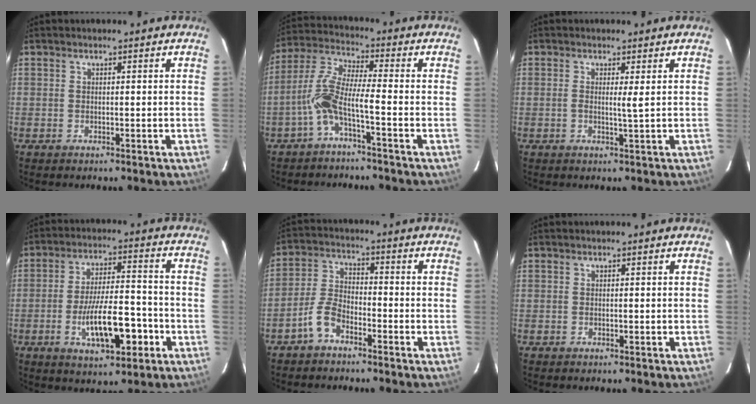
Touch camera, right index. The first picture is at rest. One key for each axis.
{"total": 7.5, "fx": -3.2, "fy": 0.3, "fz": 6.8, "tx": -0.153, "ty": 0.022, "tz": -0.070}
{"total": 1.6, "fx": 0.3, "fy": -0.3, "fz": 1.5, "tx": -0.027, "ty": -0.002, "tz": 0.003}
{"total": 11.9, "fx": -4.2, "fy": 3.5, "fz": 10.6, "tx": -0.188, "ty": 0.005, "tz": -0.066}
{"total": 5.3, "fx": -3.5, "fy": 2.4, "fz": 3.2, "tx": -0.079, "ty": 0.011, "tz": -0.073}
{"total": 0.0}